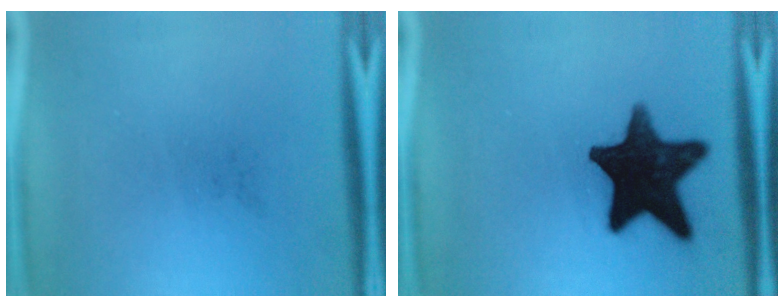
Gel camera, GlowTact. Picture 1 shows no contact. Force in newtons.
{"total": 16.2}